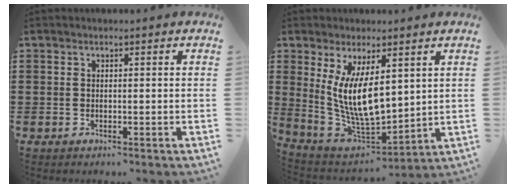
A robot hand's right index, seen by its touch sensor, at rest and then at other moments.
{"total": 10.1, "force": [2.3, 4.0, 8.9], "torque": [-0.198, -0.023, 0.042]}